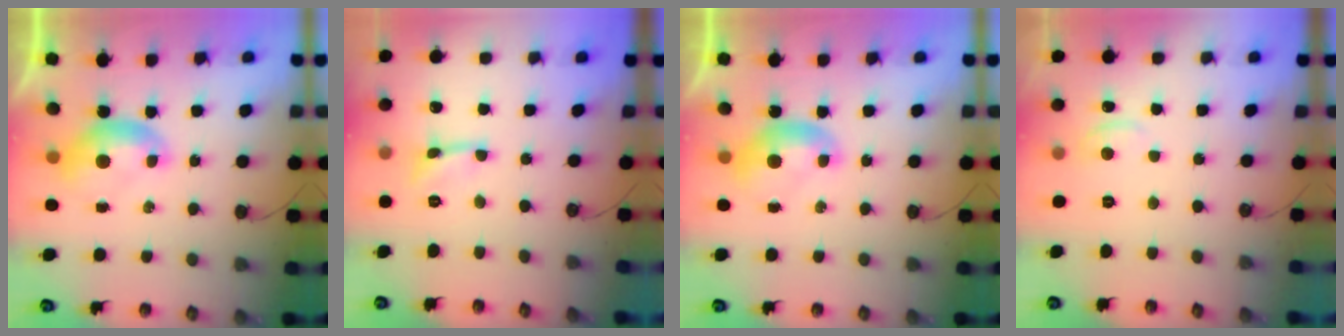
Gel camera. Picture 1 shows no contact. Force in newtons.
{"total": 2.0, "press": 1.9, "slide": 0.5}
{"total": 0.0}
{"total": 1.5, "press": 1.4, "slide": 0.6}